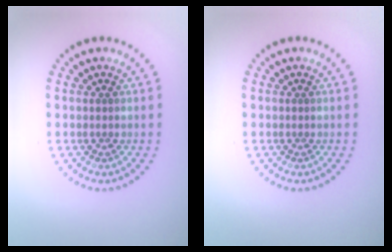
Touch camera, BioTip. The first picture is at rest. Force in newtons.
{"total": 0.0}